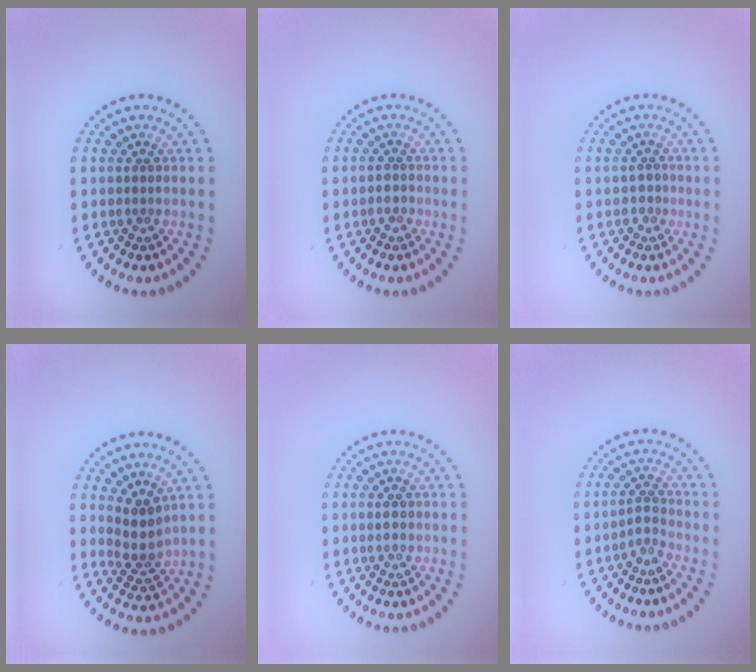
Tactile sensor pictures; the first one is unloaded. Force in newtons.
{"total": 1.2, "press": 1.0, "slide": 0.6}
{"total": 0.9, "press": 0.8, "slide": 0.5}
{"total": 2.6, "press": 2.0, "slide": 1.7}
{"total": 0.9, "press": 0.9, "slide": 0.2}
{"total": 1.5, "press": 0.9, "slide": 1.2}